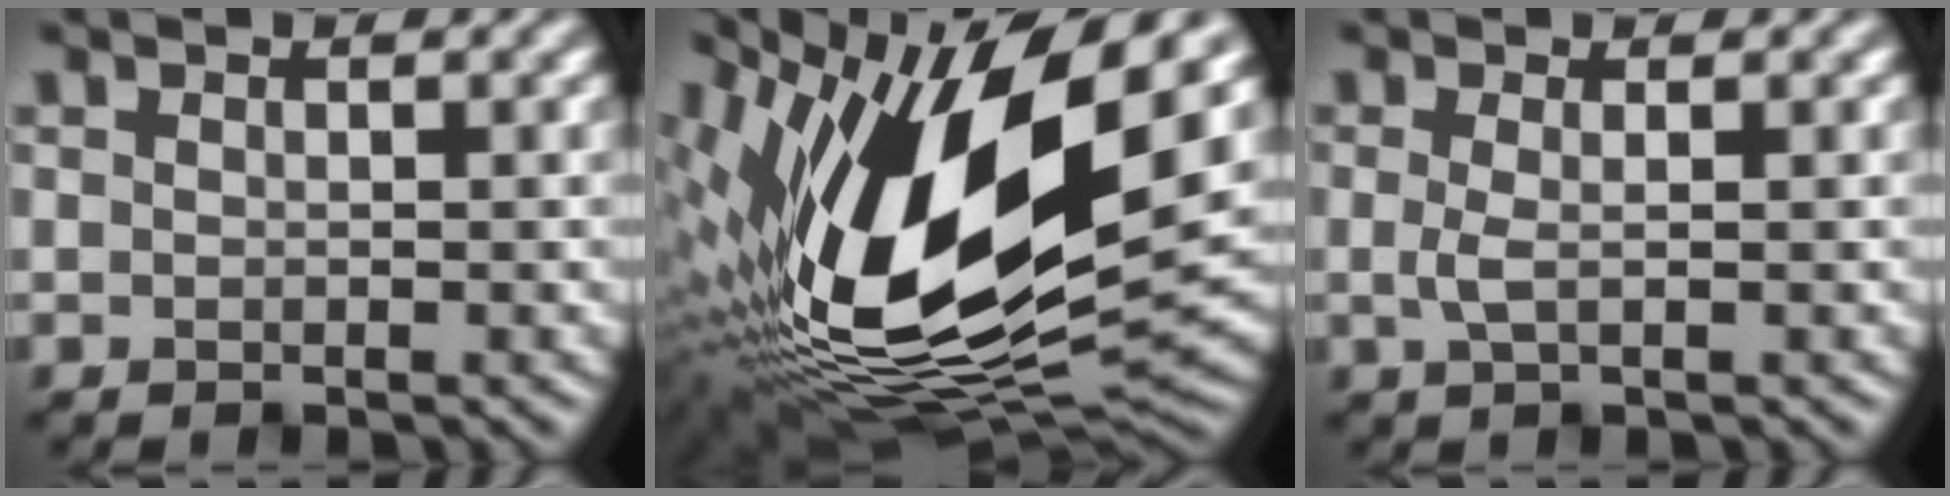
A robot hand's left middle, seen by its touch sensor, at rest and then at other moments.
{"total": 18.1, "force": [3.8, 7.8, 15.8], "torque": [-0.306, -0.011, 0.063]}
{"total": 1.4, "force": [0.0, 0.3, 1.4], "torque": [-0.030, -0.001, -0.001]}